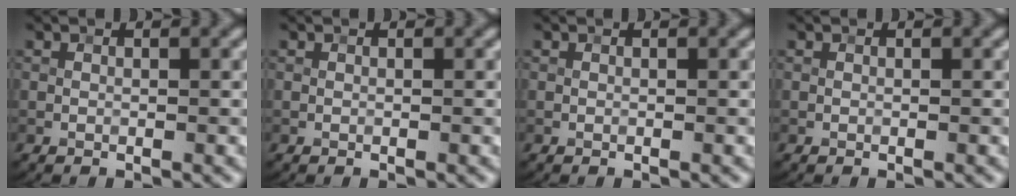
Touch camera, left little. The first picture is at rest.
{"total": 0.0}
{"total": 0.0}
{"total": 0.0}